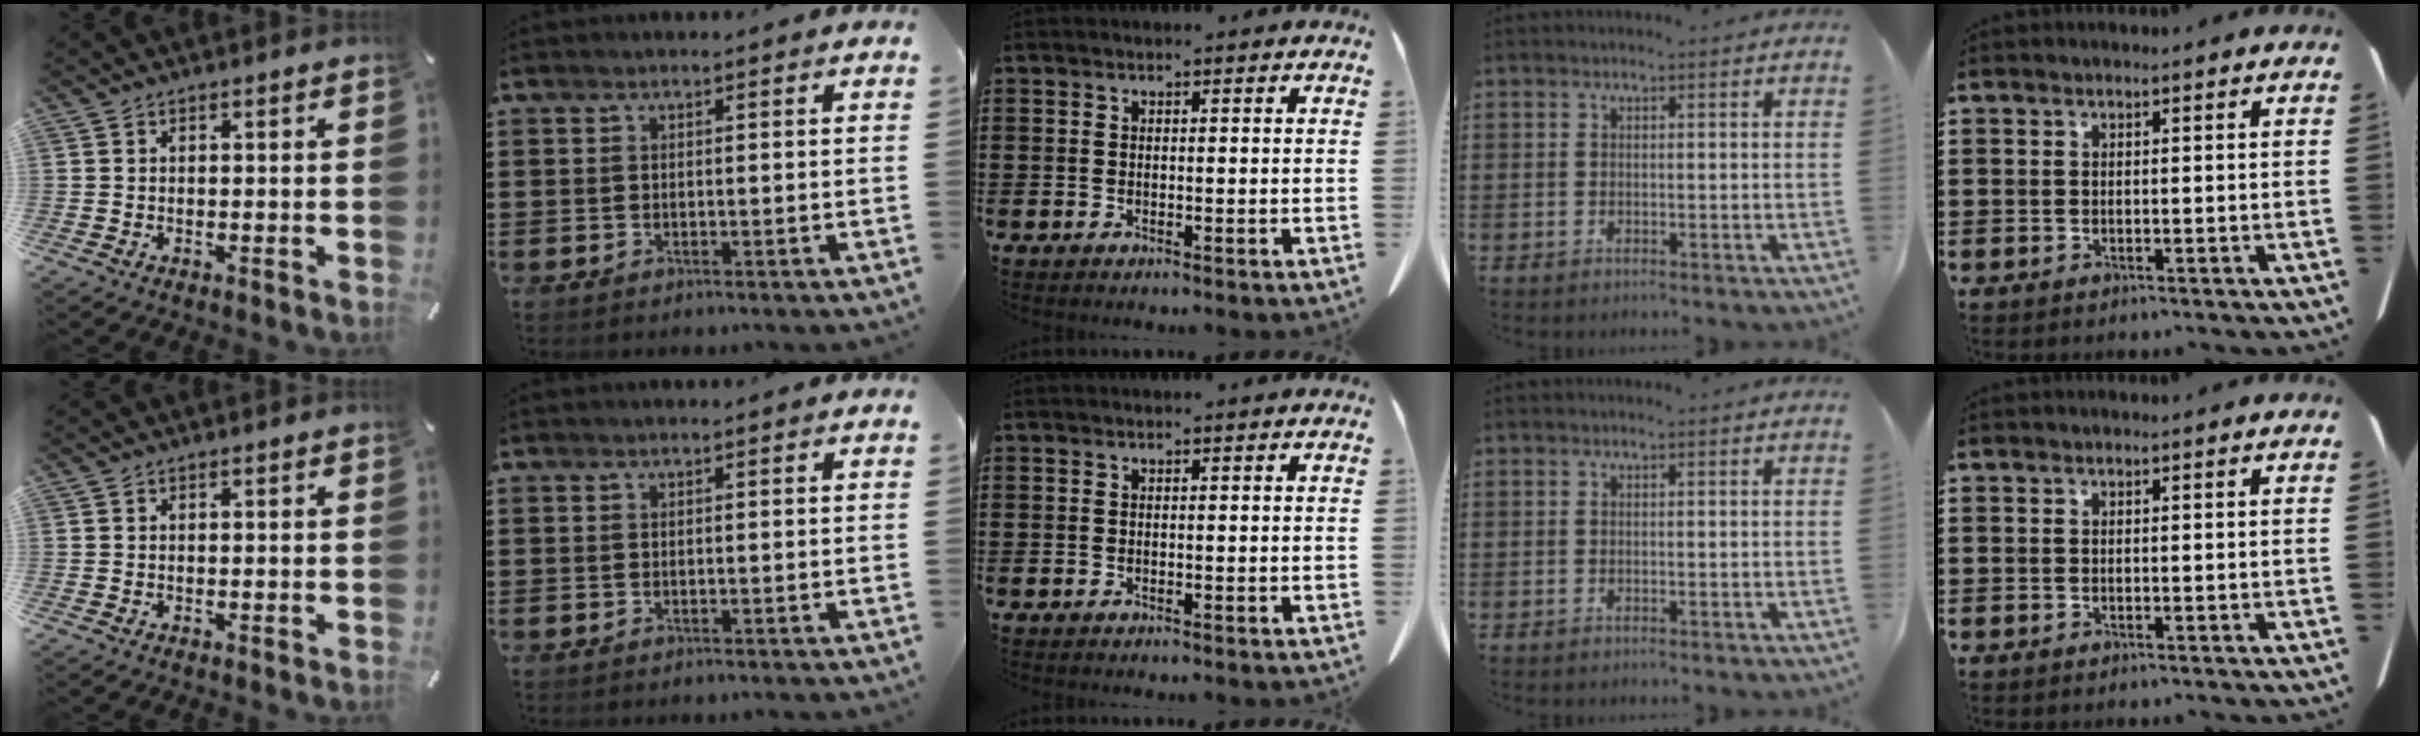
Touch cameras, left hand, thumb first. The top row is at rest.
{}